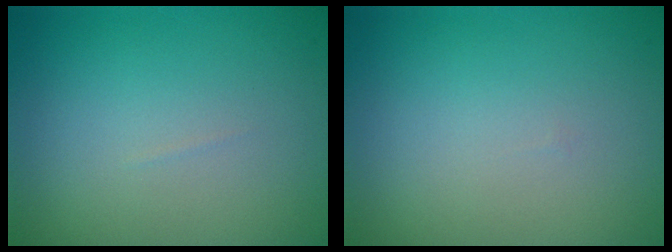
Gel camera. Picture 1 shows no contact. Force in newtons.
{"total": 0.0}